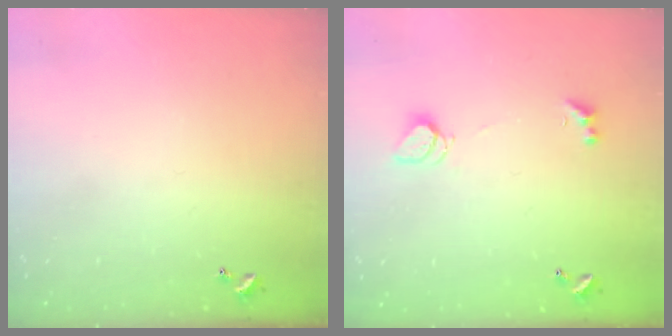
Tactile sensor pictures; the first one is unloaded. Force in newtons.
{"total": 2.0, "press": 1.9, "slide": 0.5}